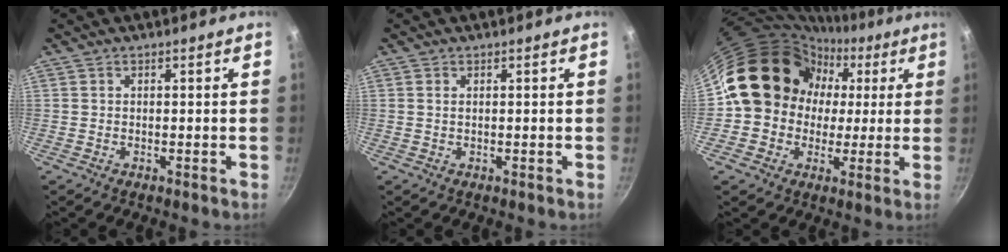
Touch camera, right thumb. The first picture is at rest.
{"total": 0.8, "force": [0.3, 0.4, 0.6], "torque": [-0.012, 0.000, 0.003]}
{"total": 17.3, "force": [1.3, 15.4, 7.7], "torque": [-0.089, 0.039, 0.014]}